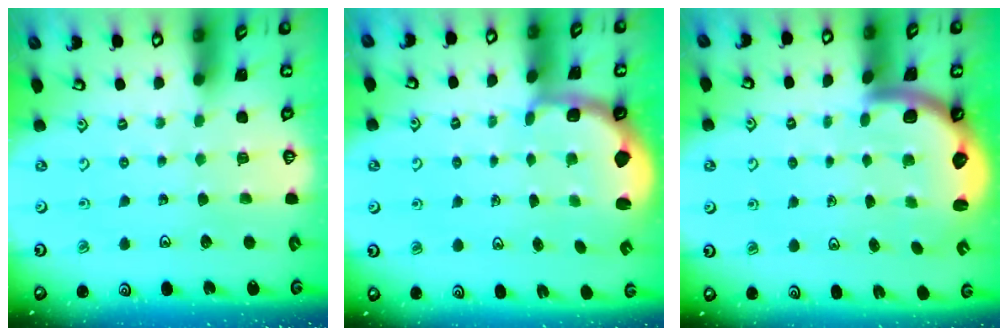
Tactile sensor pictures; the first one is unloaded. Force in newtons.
{"total": 2.2, "press": 1.5, "slide": 1.6}
{"total": 2.8, "press": 2.8, "slide": 0.5}